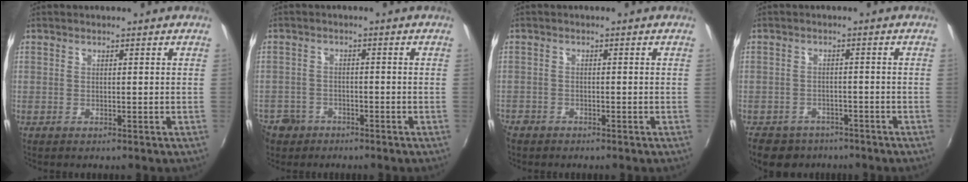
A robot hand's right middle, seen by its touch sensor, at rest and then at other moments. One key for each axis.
{"total": 8.1, "fx": -4.7, "fy": 6.3, "fz": 2.2, "tx": -0.079, "ty": 0.009, "tz": -0.078}
{"total": 3.1, "fx": -2.5, "fy": 1.8, "fz": 0.6, "tx": -0.024, "ty": -0.005, "tz": -0.050}
{"total": 9.0, "fx": -6.9, "fy": 4.8, "fz": 3.3, "tx": -0.089, "ty": -0.016, "tz": -0.109}